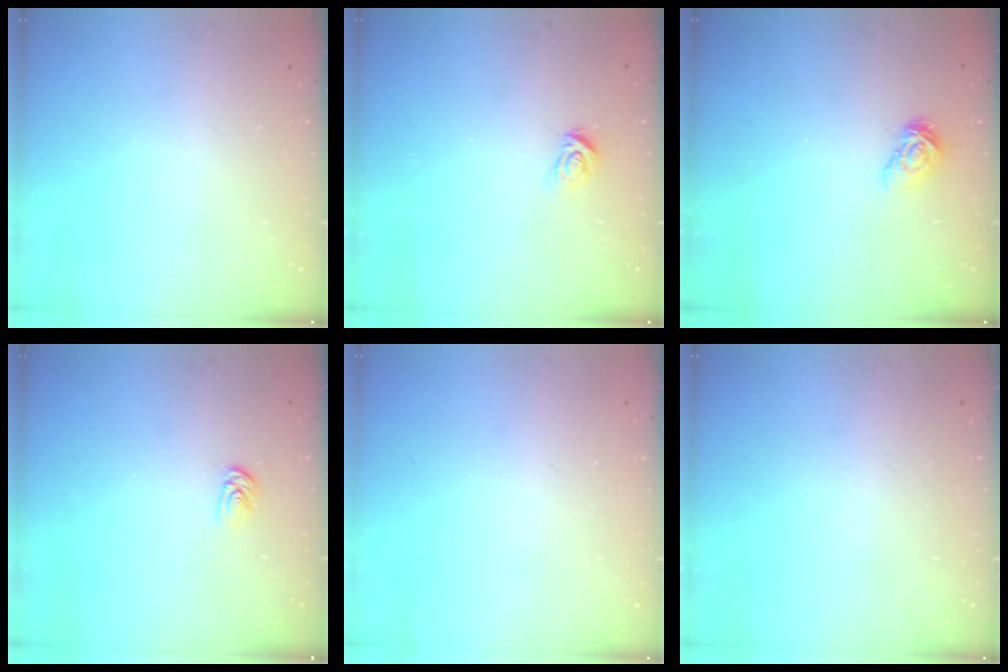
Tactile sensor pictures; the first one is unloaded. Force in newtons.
{"total": 4.7, "press": 4.6, "slide": 0.5}
{"total": 5.7, "press": 5.7, "slide": 0.7}
{"total": 2.0, "press": 2.0, "slide": 0.3}
{"total": 0.0}
{"total": 0.0}